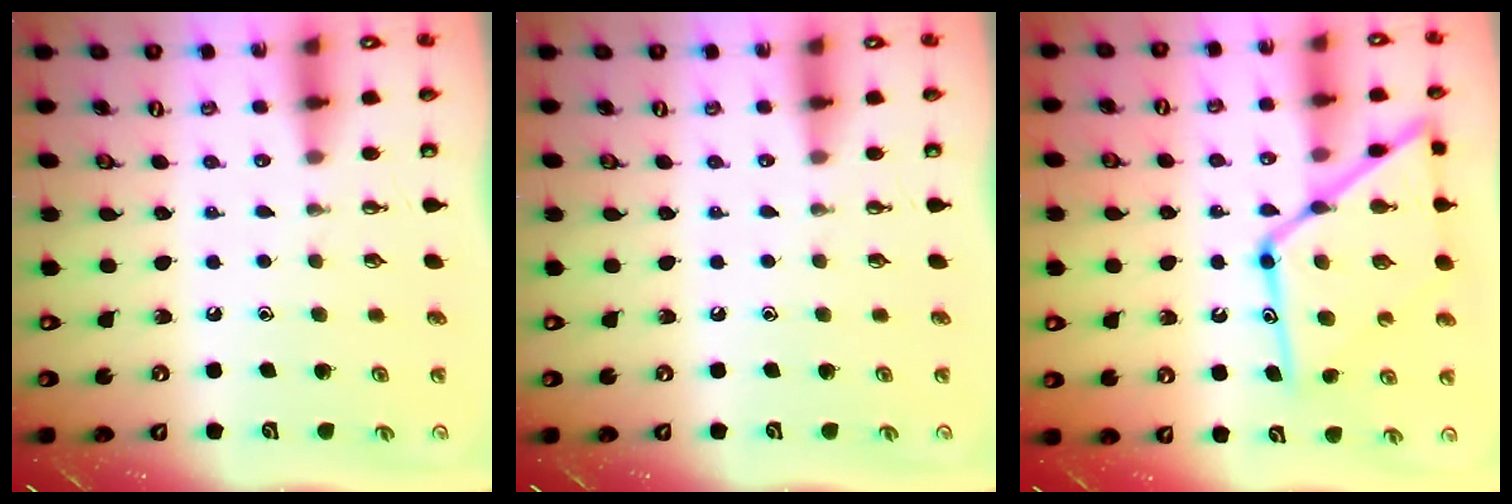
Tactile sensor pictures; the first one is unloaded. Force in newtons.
{"total": 0.0}
{"total": 19.6, "press": 19.6, "slide": 1.6}